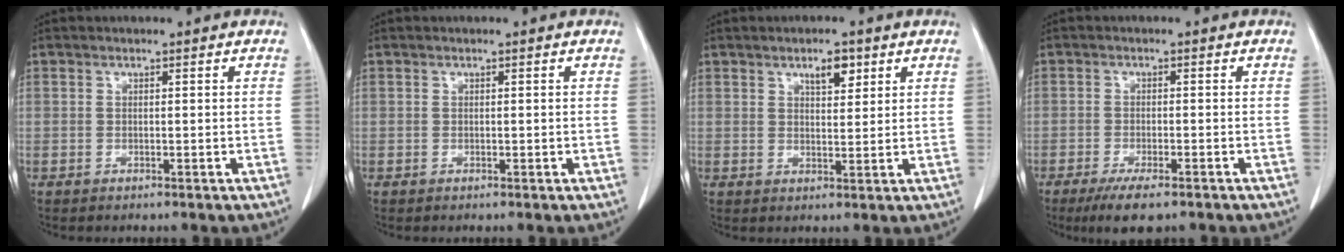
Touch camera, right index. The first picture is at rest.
{"total": 0.0}
{"total": 3.8, "force": [2.2, 1.5, 2.7], "torque": [-0.043, -0.001, 0.036]}
{"total": 5.5, "force": [-3.9, 1.3, 3.6], "torque": [-0.062, -0.010, -0.062]}